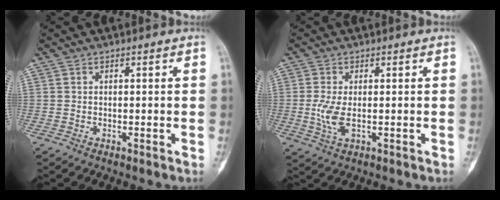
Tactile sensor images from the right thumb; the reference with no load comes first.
{"total": 6.5, "force": [-0.6, 2.8, 5.8], "torque": [-0.142, -0.012, -0.009]}